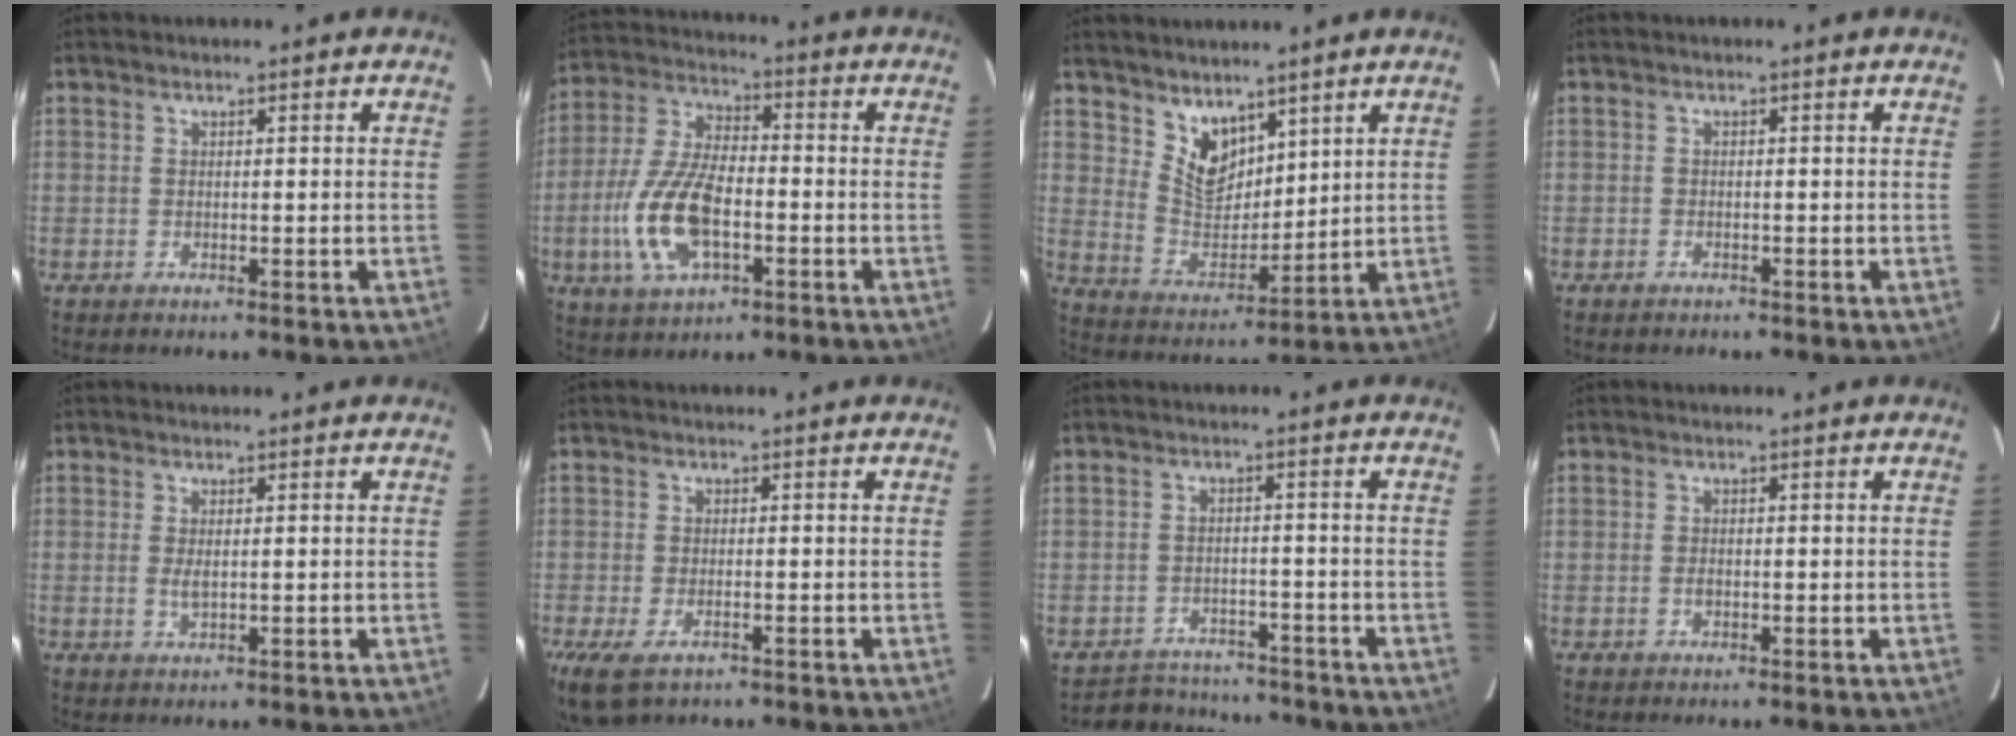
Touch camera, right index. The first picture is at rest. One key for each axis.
{"total": 14.7, "fx": -4.2, "fy": 6.9, "fz": 12.3, "tx": -0.269, "ty": -0.002, "tz": -0.076}
{"total": 8.5, "fx": 6.1, "fy": 4.7, "fz": 3.4, "tx": -0.053, "ty": -0.002, "tz": 0.130}
{"total": 1.1, "fx": -0.9, "fy": 0.6, "fz": 0.1, "tx": -0.004, "ty": 0.002, "tz": -0.016}
{"total": 2.0, "fx": 0.0, "fy": 0.8, "fz": 1.9, "tx": -0.038, "ty": -0.003, "tz": 0.001}
{"total": 8.3, "fx": -4.8, "fy": 4.0, "fz": 5.5, "tx": -0.127, "ty": -0.031, "tz": -0.084}
{"total": 9.8, "fx": -8.9, "fy": 3.9, "fz": 1.5, "tx": -0.046, "ty": 0.015, "tz": -0.119}
{"total": 1.1, "fx": -0.3, "fy": 0.7, "fz": 0.7, "tx": -0.013, "ty": 0.000, "tz": -0.005}